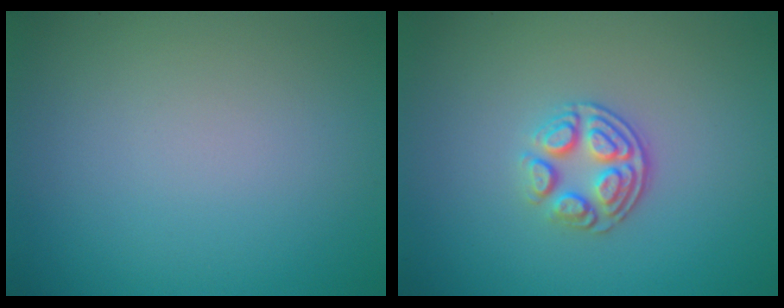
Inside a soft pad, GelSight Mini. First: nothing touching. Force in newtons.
{"total": 3.2, "press": 2.6, "slide": 2.0}